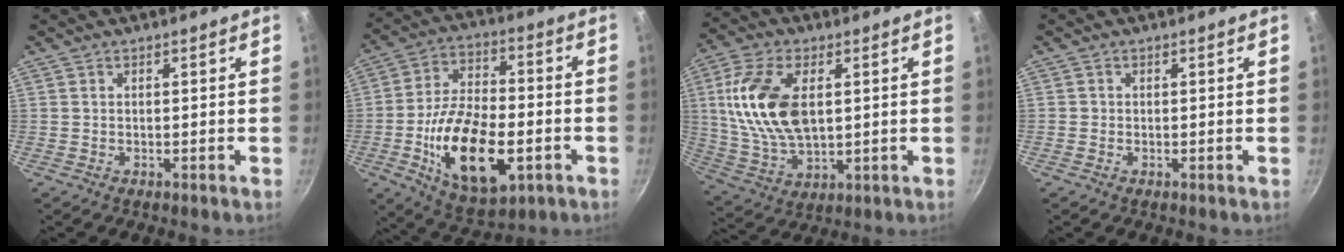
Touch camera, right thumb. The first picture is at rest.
{"total": 20.3, "force": [-5.6, 10.4, 16.6], "torque": [-0.277, 0.020, -0.088]}
{"total": 16.3, "force": [3.0, 9.2, 13.1], "torque": [-0.244, -0.006, 0.061]}
{"total": 0.5, "force": [-0.1, 0.5, 0.1], "torque": [0.000, 0.002, -0.004]}